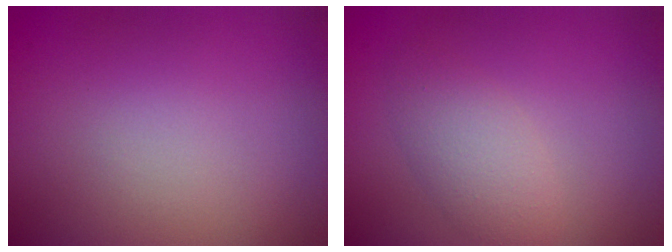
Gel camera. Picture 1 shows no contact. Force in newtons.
{"total": 2.7, "press": 2.7, "slide": 0.1}